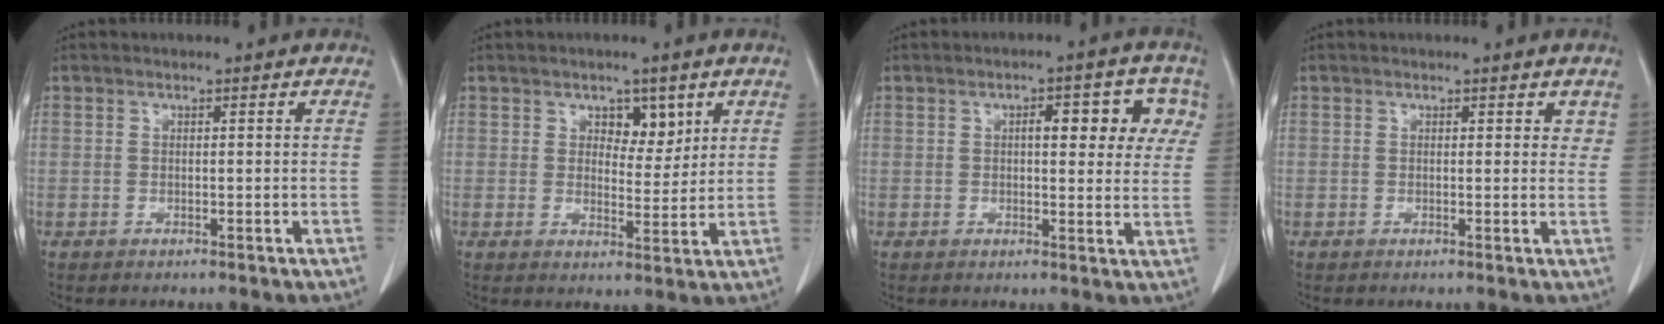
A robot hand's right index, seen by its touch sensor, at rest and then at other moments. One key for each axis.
{"total": 4.4, "fx": 2.3, "fy": 2.5, "fz": 2.8, "tx": -0.030, "ty": 0.000, "tz": 0.036}
{"total": 8.4, "fx": 2.9, "fy": 3.1, "fz": 7.2, "tx": -0.081, "ty": 0.021, "tz": 0.031}
{"total": 1.6, "fx": 1.0, "fy": 1.0, "fz": 0.7, "tx": 0.005, "ty": -0.003, "tz": 0.006}